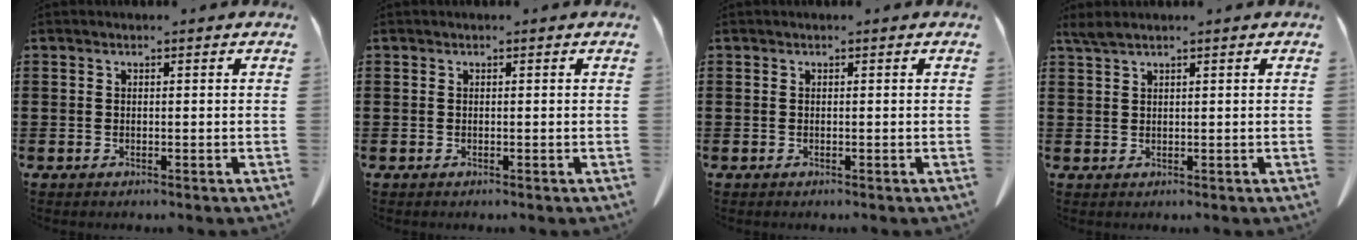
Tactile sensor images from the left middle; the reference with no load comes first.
{"total": 0.0}
{"total": 0.0}
{"total": 1.6, "force": [1.3, 0.1, 0.8], "torque": [-0.021, -0.003, 0.025]}